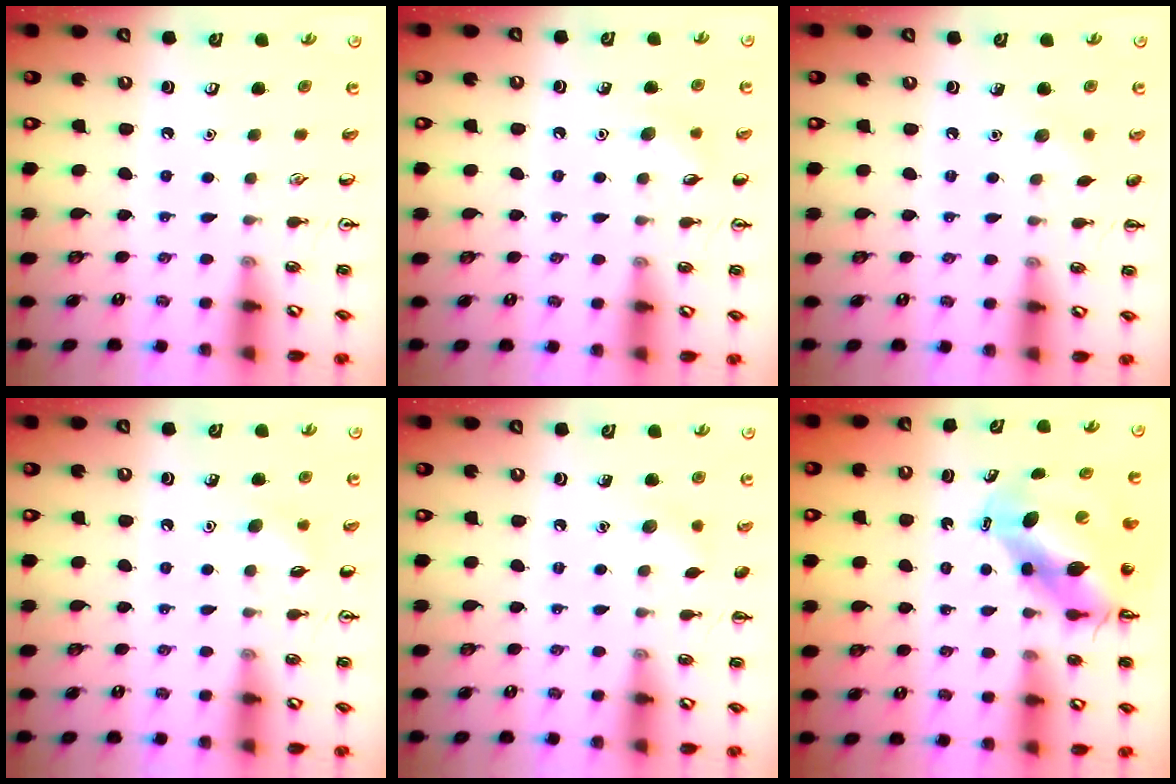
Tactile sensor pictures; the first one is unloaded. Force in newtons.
{"total": 6.1, "press": 5.9, "slide": 1.7}
{"total": 4.6, "press": 4.4, "slide": 1.3}
{"total": 5.4, "press": 5.2, "slide": 1.5}
{"total": 5.7, "press": 5.6, "slide": 1.3}
{"total": 10.0, "press": 9.6, "slide": 2.8}